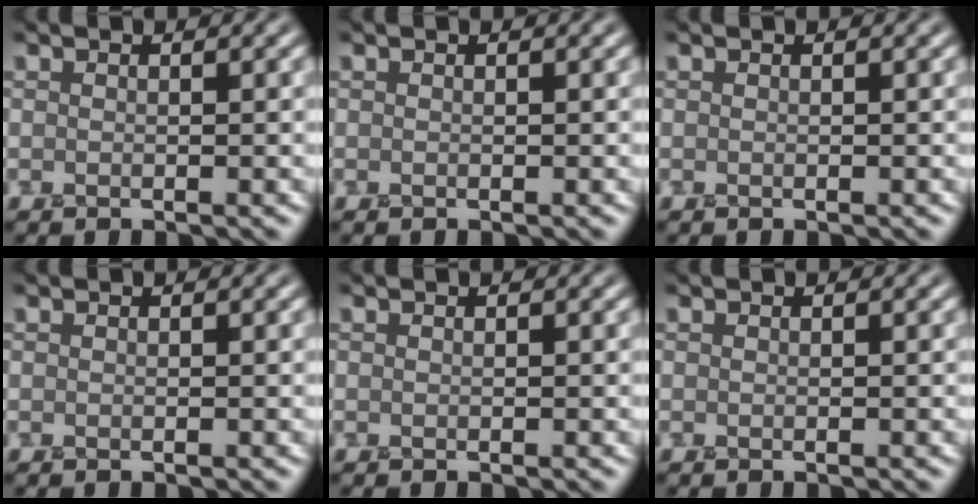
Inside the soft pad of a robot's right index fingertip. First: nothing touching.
{"total": 0.0}
{"total": 0.0}
{"total": 0.0}
{"total": 0.0}
{"total": 0.0}